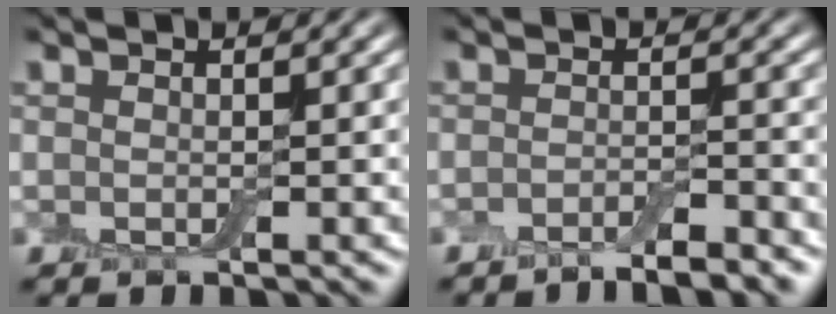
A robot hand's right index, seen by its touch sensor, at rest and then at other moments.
{"total": 3.0, "force": [-2.4, 0.4, 1.6], "torque": [-0.024, 0.002, -0.041]}